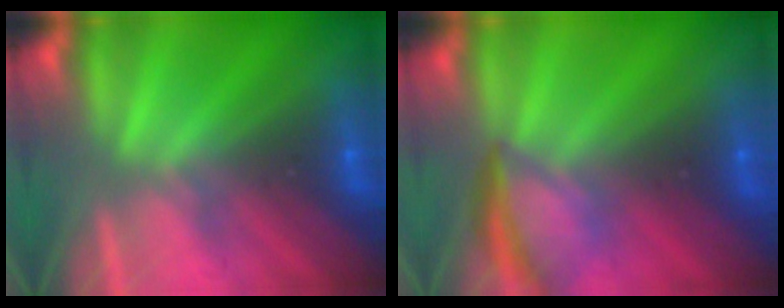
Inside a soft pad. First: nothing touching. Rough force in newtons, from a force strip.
{"total": 7.1}